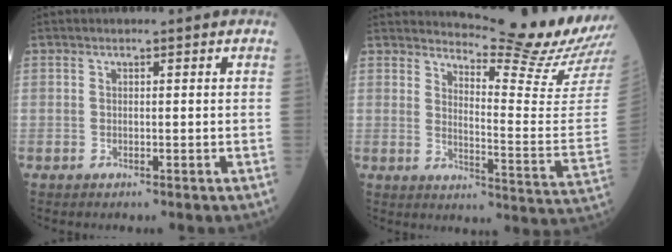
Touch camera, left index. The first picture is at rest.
{"total": 17.1, "force": [16.5, -1.9, 4.1], "torque": [-0.074, -0.133, 0.203]}